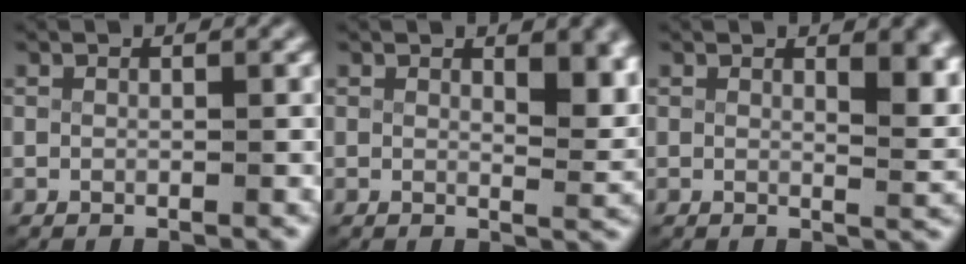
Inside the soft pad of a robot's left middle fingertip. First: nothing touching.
{"total": 3.2, "force": [1.7, 1.1, 2.5], "torque": [-0.027, -0.022, 0.031]}
{"total": 3.2, "force": [1.7, 0.9, 2.6], "torque": [-0.024, -0.018, 0.029]}